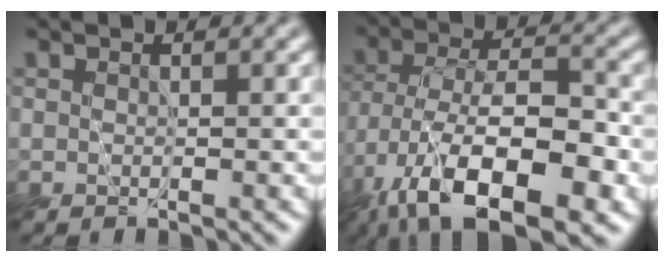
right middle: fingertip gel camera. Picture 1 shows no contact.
{"total": 13.3, "force": [-7.4, 5.2, 9.7], "torque": [-0.178, -0.006, -0.131]}